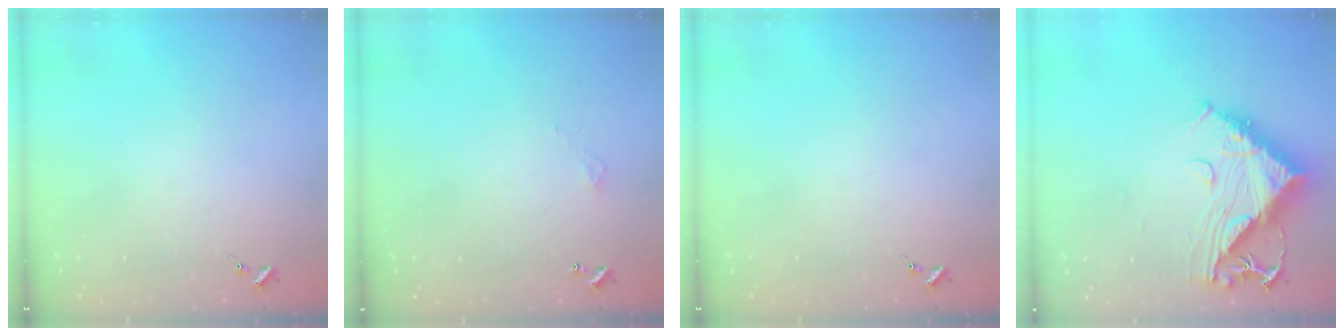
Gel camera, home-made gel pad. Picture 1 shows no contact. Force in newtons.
{"total": 2.7, "press": 2.7, "slide": 0.2}
{"total": 0.0}
{"total": 14.1, "press": 14.0, "slide": 1.3}